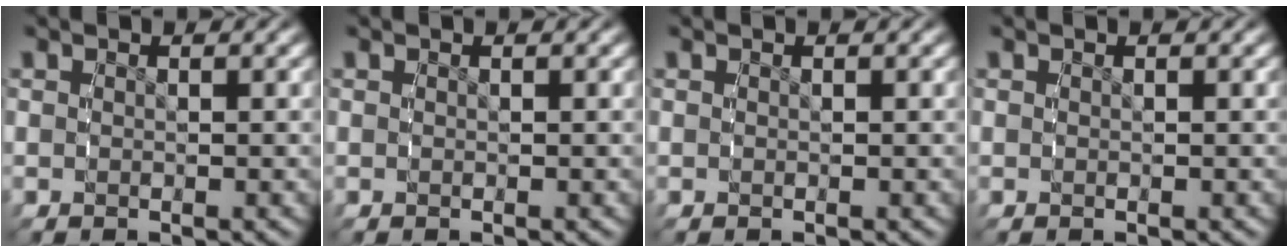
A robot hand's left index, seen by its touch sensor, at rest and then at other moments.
{"total": 0.0}
{"total": 0.0}
{"total": 0.0}